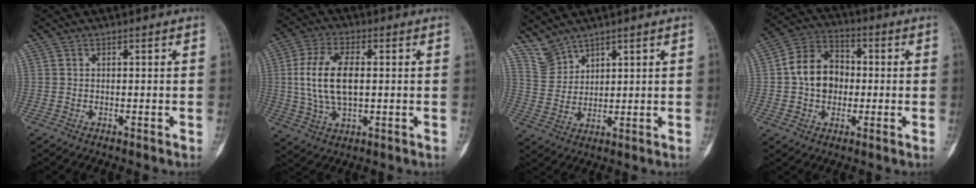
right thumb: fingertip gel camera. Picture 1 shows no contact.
{"total": 11.9, "force": [0.9, 6.2, 10.2], "torque": [-0.203, 0.007, 0.019]}
{"total": 4.8, "force": [4.5, 1.7, 0.3], "torque": [0.002, -0.026, 0.106]}
{"total": 10.8, "force": [-0.2, 8.5, 6.7], "torque": [-0.089, 0.030, -0.013]}